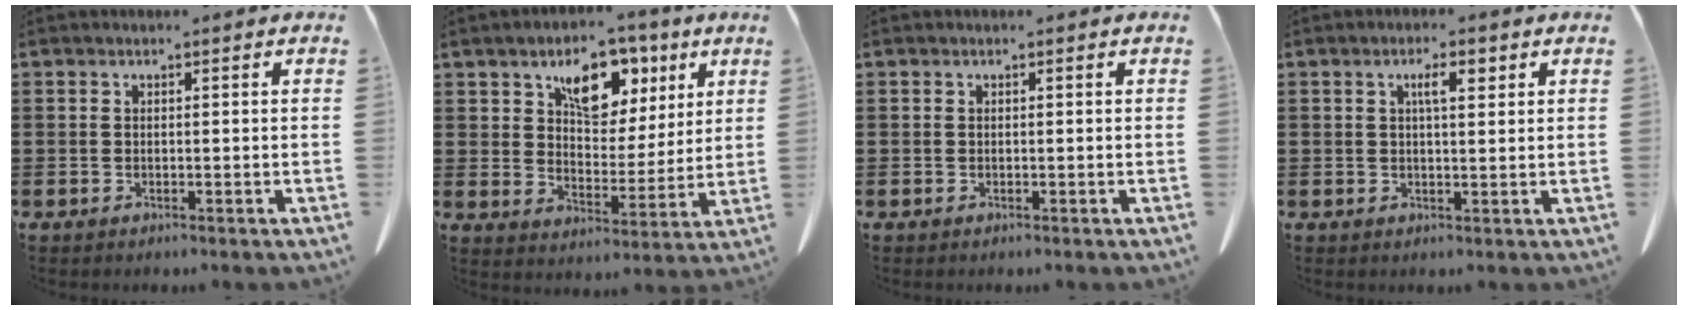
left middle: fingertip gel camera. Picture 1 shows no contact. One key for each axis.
{"total": 9.2, "fx": 5.3, "fy": 5.3, "fz": 5.4, "tx": -0.098, "ty": -0.004, "tz": 0.088}
{"total": 0.0}
{"total": 3.3, "fx": 1.4, "fy": 0.9, "fz": 2.9, "tx": -0.051, "ty": 0.005, "tz": 0.019}